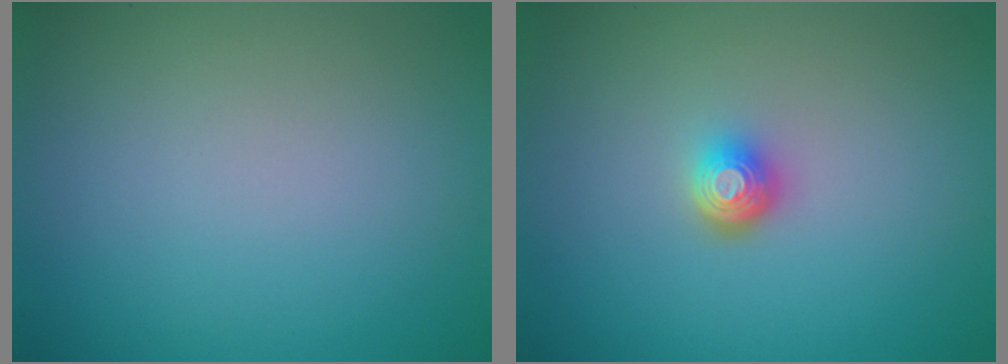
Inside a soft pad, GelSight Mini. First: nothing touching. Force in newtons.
{"total": 1.9, "press": 1.4, "slide": 1.3}